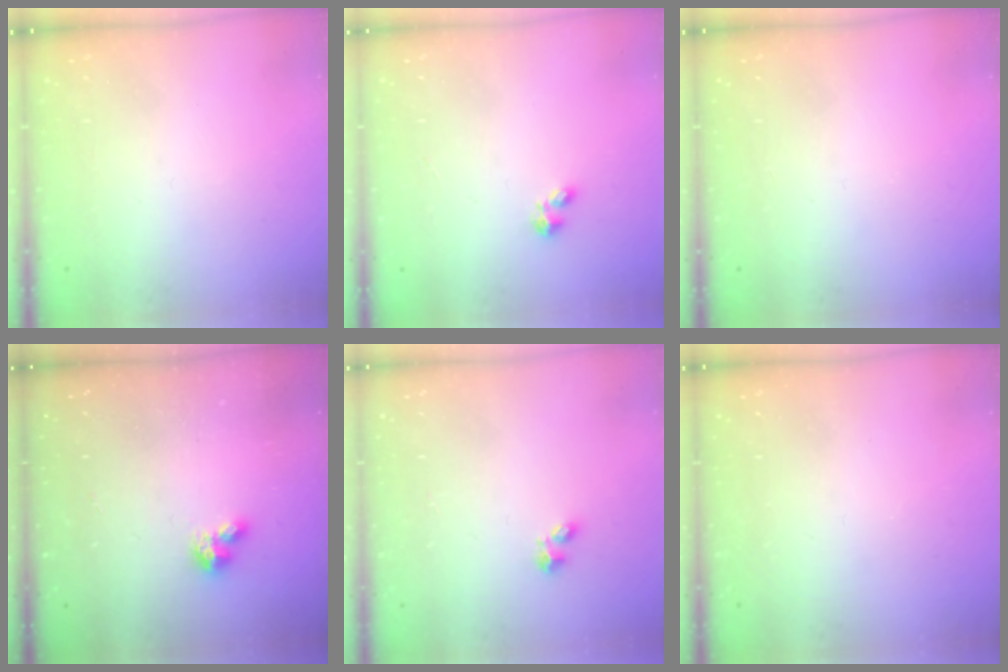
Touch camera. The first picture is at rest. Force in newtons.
{"total": 1.5, "press": 1.5, "slide": 0.3}
{"total": 0.0}
{"total": 3.1, "press": 3.1, "slide": 0.3}
{"total": 2.9, "press": 2.8, "slide": 0.6}
{"total": 0.0}